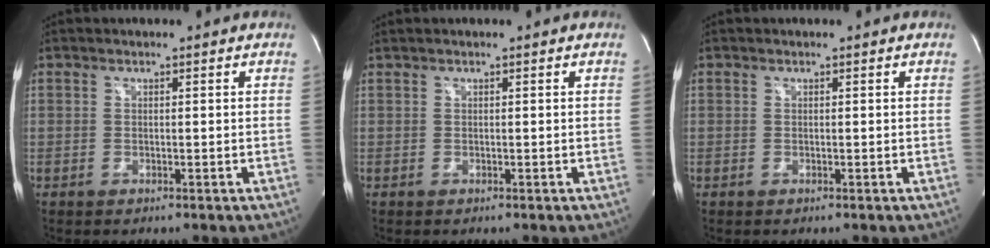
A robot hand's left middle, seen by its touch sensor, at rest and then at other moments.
{"total": 0.0}
{"total": 0.0}